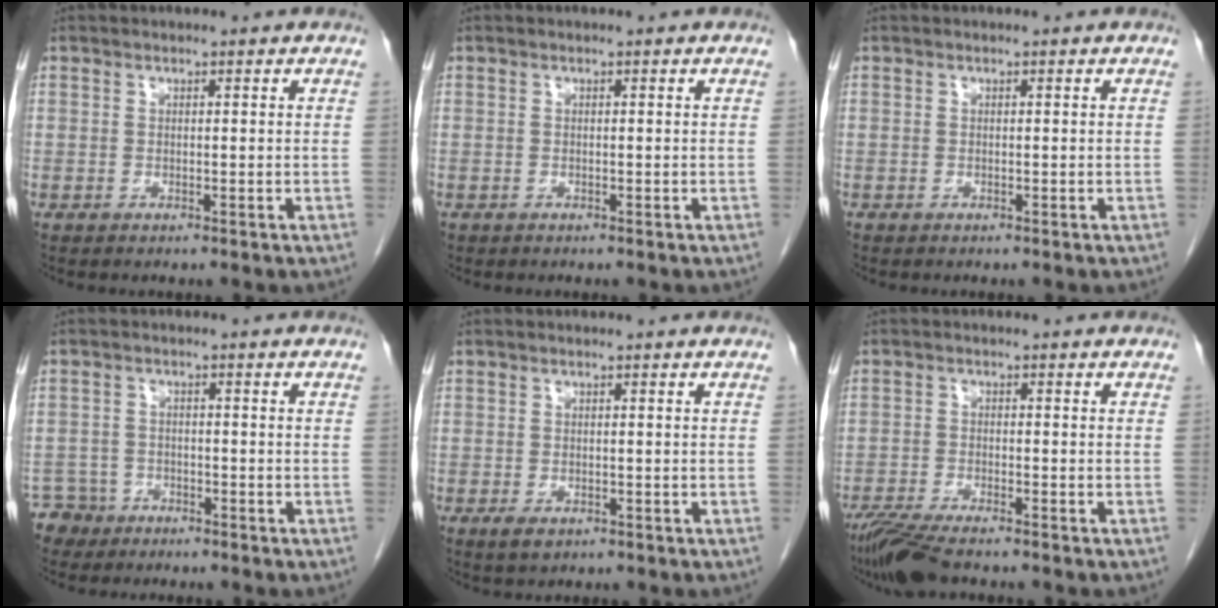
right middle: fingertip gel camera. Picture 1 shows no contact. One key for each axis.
{"total": 0.0}
{"total": 0.0}
{"total": 4.1, "fx": -2.9, "fy": 2.8, "fz": -0.5, "tx": 0.014, "ty": 0.007, "tz": -0.053}
{"total": 2.0, "fx": -1.1, "fy": 1.1, "fz": 1.3, "tx": -0.026, "ty": -0.002, "tz": -0.011}
{"total": 6.6, "fx": -5.5, "fy": 0.6, "fz": 3.7, "tx": -0.068, "ty": -0.020, "tz": -0.101}